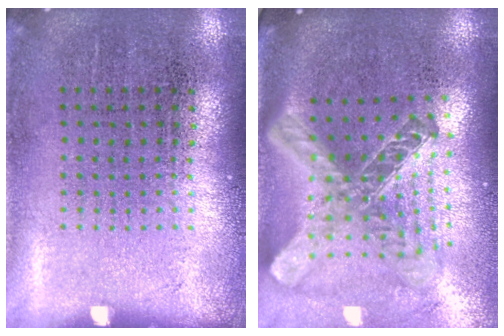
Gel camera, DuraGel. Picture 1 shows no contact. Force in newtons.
{"total": 2.7, "press": 2.0, "slide": 1.9}